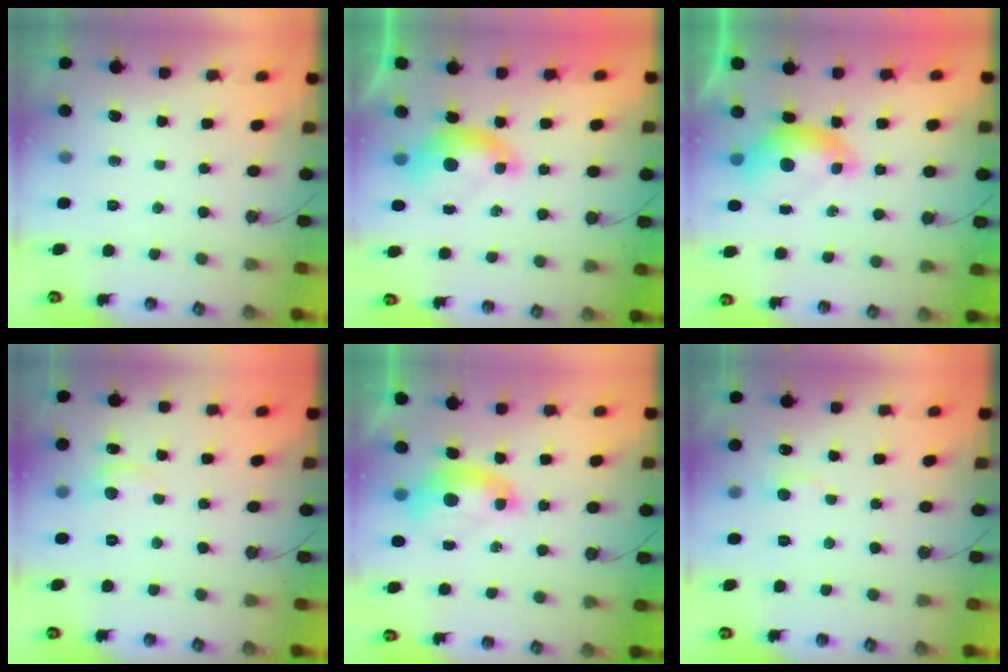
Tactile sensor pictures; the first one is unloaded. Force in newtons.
{"total": 1.2, "press": 1.1, "slide": 0.6}
{"total": 0.8, "press": 0.3, "slide": 0.7}
{"total": 1.4, "press": 1.3, "slide": 0.7}
{"total": 1.8, "press": 1.7, "slide": 0.6}
{"total": 1.5, "press": 1.3, "slide": 0.8}